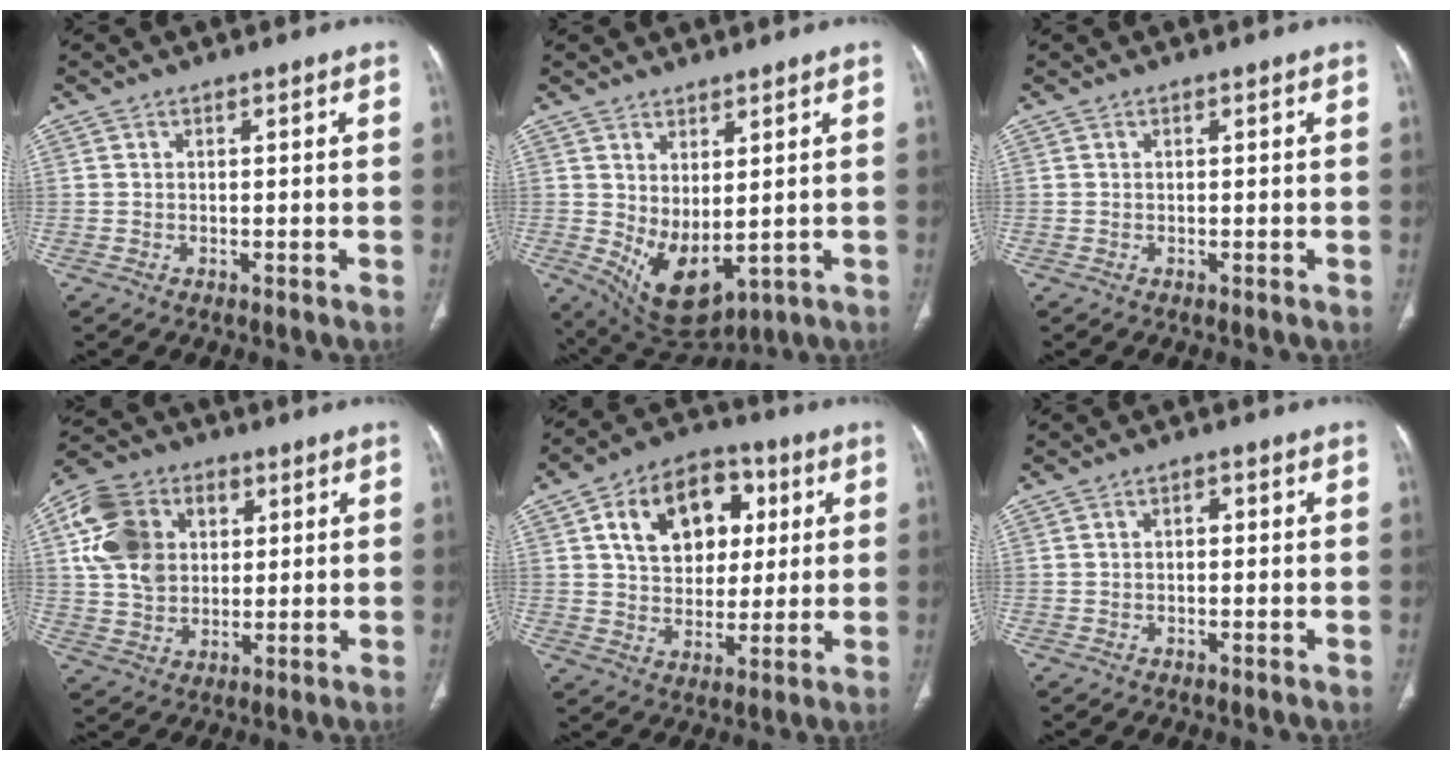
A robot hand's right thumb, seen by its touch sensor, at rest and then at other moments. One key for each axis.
{"total": 9.5, "fx": -0.1, "fy": 4.8, "fz": 8.2, "tx": -0.133, "ty": -0.019, "tz": 0.030}
{"total": 0.0}
{"total": 15.1, "fx": 4.0, "fy": 11.6, "fz": 8.9, "tx": -0.149, "ty": 0.007, "tz": 0.071}
{"total": 15.5, "fx": 4.8, "fy": 11.2, "fz": 9.6, "tx": -0.113, "ty": 0.001, "tz": 0.077}
{"total": 1.4, "fx": 0.2, "fy": 0.8, "fz": 1.1, "tx": -0.019, "ty": 0.008, "tz": 0.002}